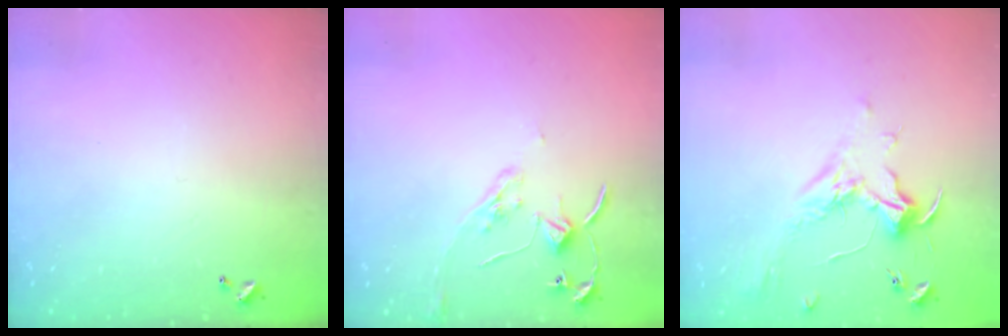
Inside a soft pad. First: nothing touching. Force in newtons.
{"total": 7.8, "press": 7.8, "slide": 0.3}
{"total": 1.9, "press": 1.7, "slide": 0.7}